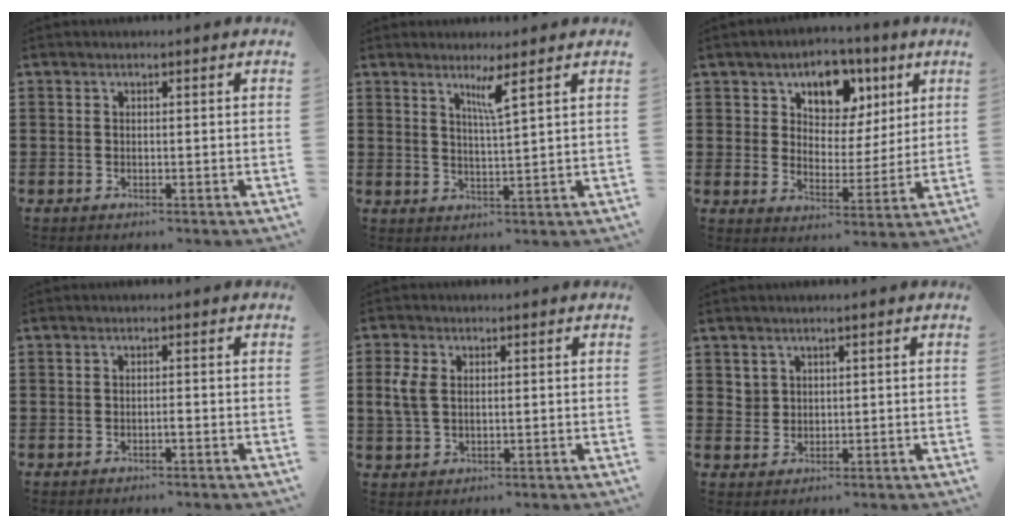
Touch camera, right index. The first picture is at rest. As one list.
[{"total": 3.6, "force": [2.4, -0.5, 2.7], "torque": [-0.051, -0.007, 0.038]}, {"total": 7.2, "force": [4.3, 5.2, 2.7], "torque": [-0.070, -0.007, 0.070]}, {"total": 0.9, "force": [-0.5, 0.2, 0.8], "torque": [-0.016, -0.004, -0.007]}, {"total": 4.2, "force": [0.8, 2.7, 3.1], "torque": [-0.083, 0.006, 0.009]}, {"total": 2.1, "force": [1.3, 1.7, 0.2], "torque": [-0.011, 0.006, 0.027]}]